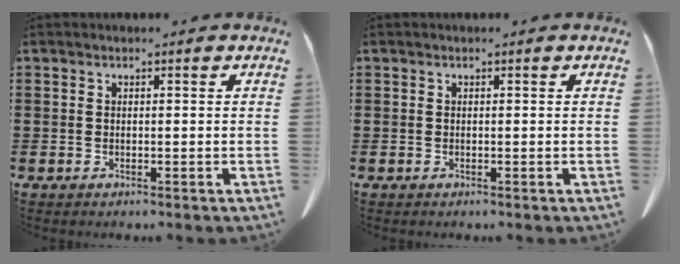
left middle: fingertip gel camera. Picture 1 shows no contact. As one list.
[{"total": 0.0}]